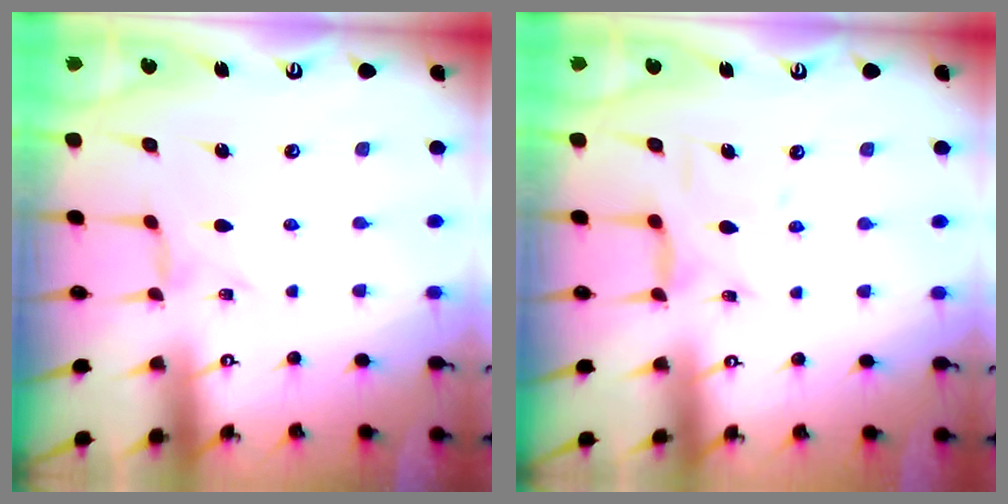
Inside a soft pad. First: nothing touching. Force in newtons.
{"total": 7.0, "press": 7.0, "slide": 0.6}